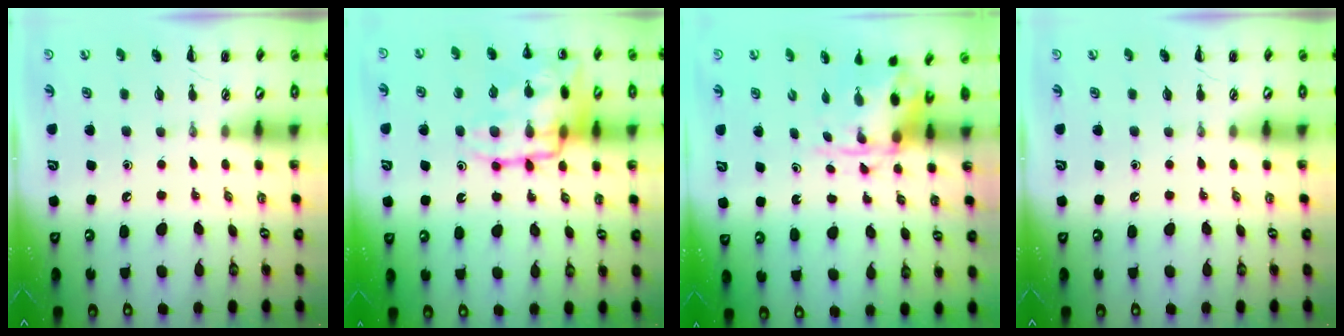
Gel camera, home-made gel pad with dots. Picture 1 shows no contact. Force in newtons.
{"total": 20.0, "press": 19.8, "slide": 2.3}
{"total": 4.0, "press": 3.9, "slide": 0.9}
{"total": 0.0}